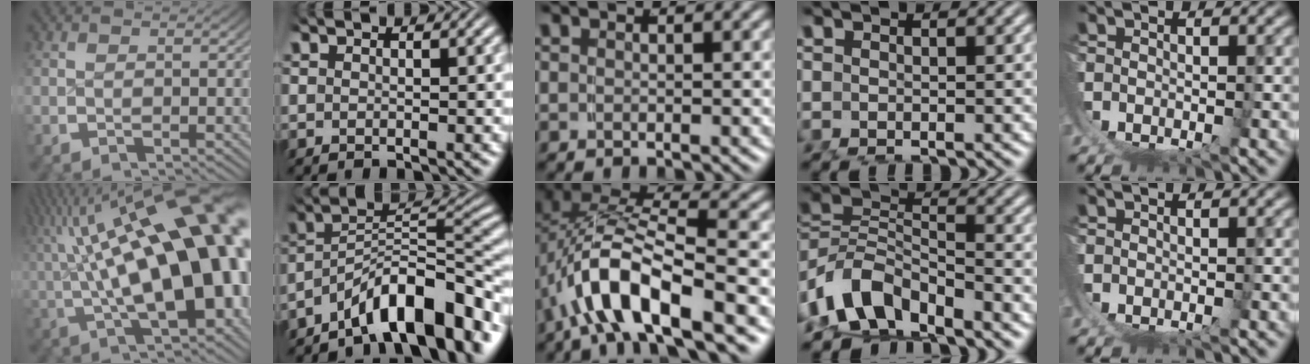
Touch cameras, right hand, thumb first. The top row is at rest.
{"thumb": {"total": 18.8, "force": [1.7, 8.8, 16.5], "torque": [-0.238, -0.010, 0.036]}, "index": {"total": 9.6, "force": [-4.5, 4.3, 7.2], "torque": [-0.125, -0.025, -0.064]}, "middle": {"total": 8.3, "force": [-1.5, 4.1, 7.0], "torque": [-0.159, -0.024, -0.013]}, "ring": {"total": 7.8, "force": [-3.3, 5.5, 4.4], "torque": [-0.094, -0.038, -0.047]}}